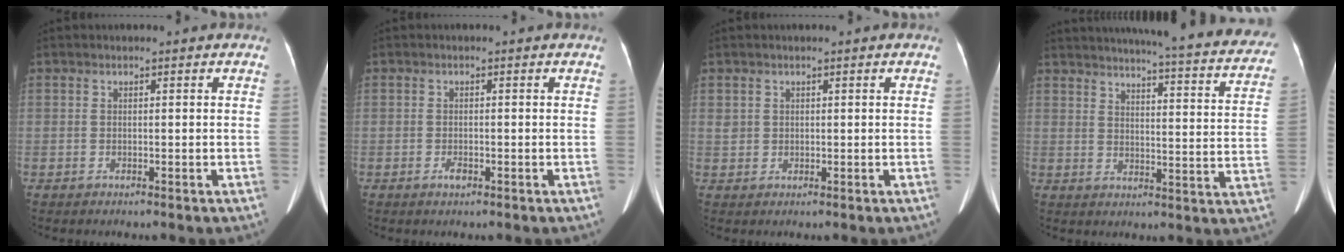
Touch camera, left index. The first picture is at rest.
{"total": 1.0, "force": [-0.8, 0.4, 0.5], "torque": [-0.006, -0.008, -0.012]}
{"total": 1.3, "force": [0.5, 1.2, 0.1], "torque": [0.009, 0.000, 0.006]}
{"total": 29.2, "force": [26.1, 2.8, 12.7], "torque": [-0.174, -0.082, 0.297]}